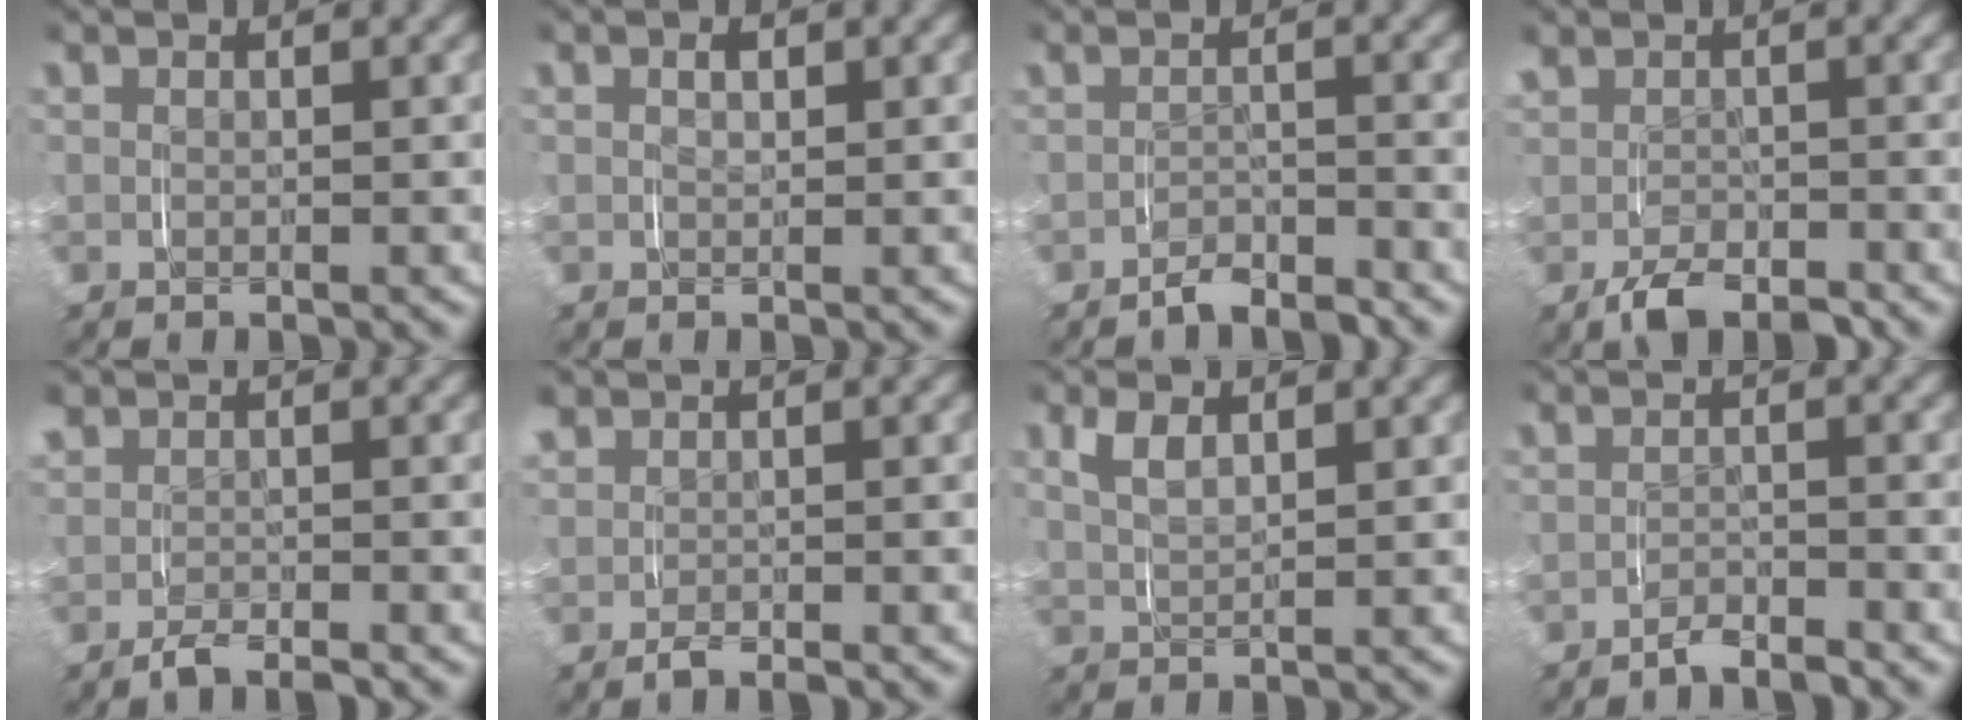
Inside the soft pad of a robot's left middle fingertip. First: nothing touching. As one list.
[{"total": 1.0, "force": [0.2, 0.6, 0.7], "torque": [-0.011, 0.000, 0.006]}, {"total": 2.6, "force": [-2.4, 0.6, 0.8], "torque": [-0.012, 0.002, -0.043]}, {"total": 2.8, "force": [-1.7, 1.4, 1.7], "torque": [-0.036, -0.004, -0.023]}, {"total": 1.2, "force": [-0.7, 0.5, 0.8], "torque": [-0.024, -0.003, -0.011]}, {"total": 0.7, "force": [0.0, 0.3, 0.6], "torque": [-0.022, 0.000, 0.002]}, {"total": 2.4, "force": [1.4, 0.9, 1.7], "torque": [-0.038, 0.000, 0.030]}, {"total": 2.0, "force": [-1.8, 0.2, 0.8], "torque": [-0.014, 0.003, -0.034]}]